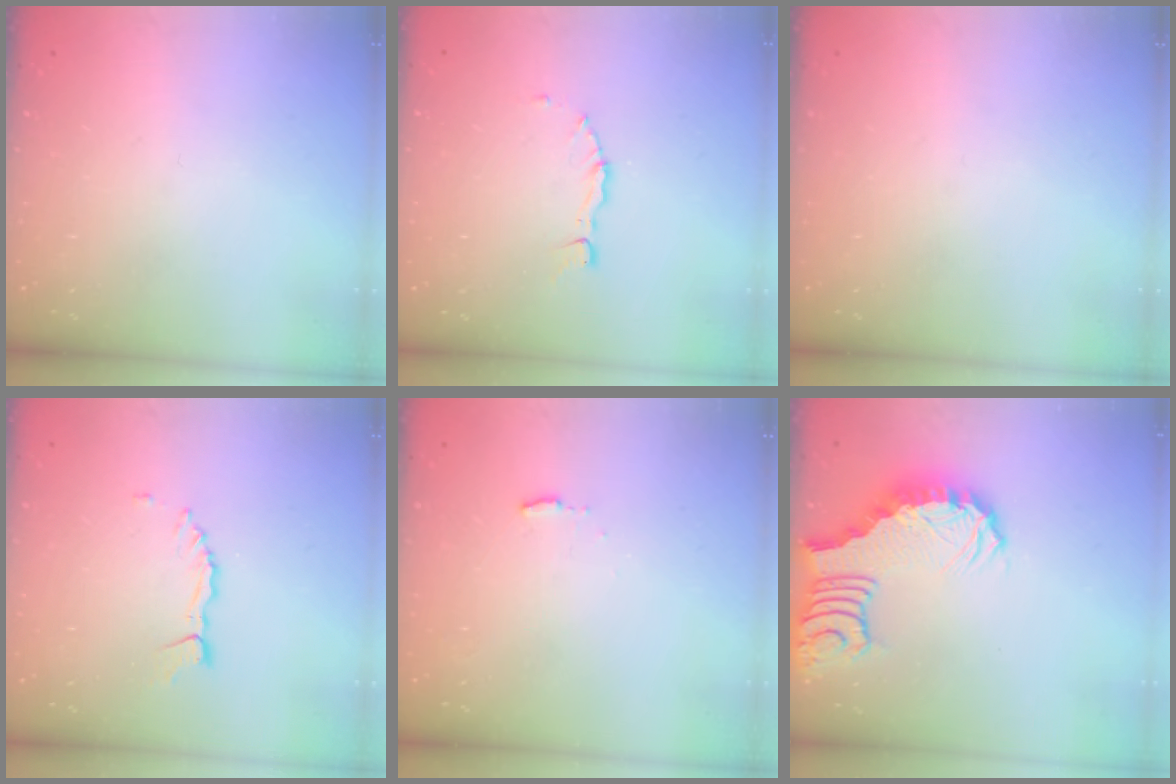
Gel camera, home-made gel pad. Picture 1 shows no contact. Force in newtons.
{"total": 3.0, "press": 2.9, "slide": 0.3}
{"total": 0.0}
{"total": 2.8, "press": 2.7, "slide": 0.3}
{"total": 4.3, "press": 4.3, "slide": 0.4}
{"total": 3.3, "press": 3.3, "slide": 0.8}